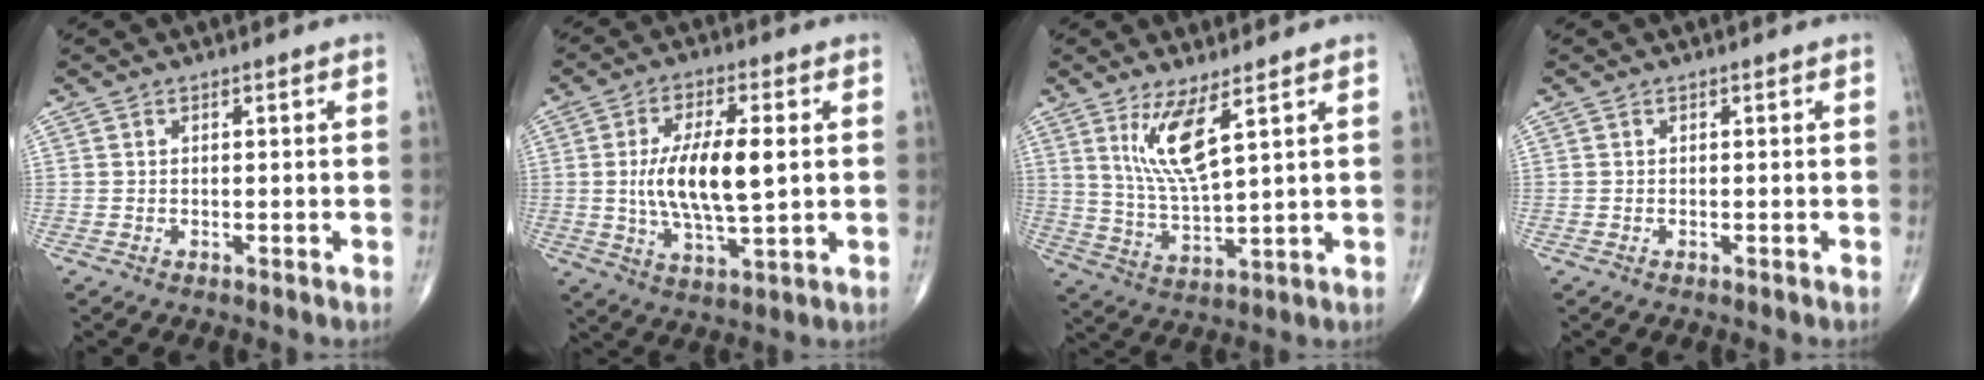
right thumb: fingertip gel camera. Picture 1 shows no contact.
{"total": 13.4, "force": [1.0, 5.0, 12.4], "torque": [-0.228, -0.008, 0.019]}
{"total": 9.2, "force": [4.5, 1.8, 7.8], "torque": [-0.157, -0.041, 0.100]}
{"total": 0.0}